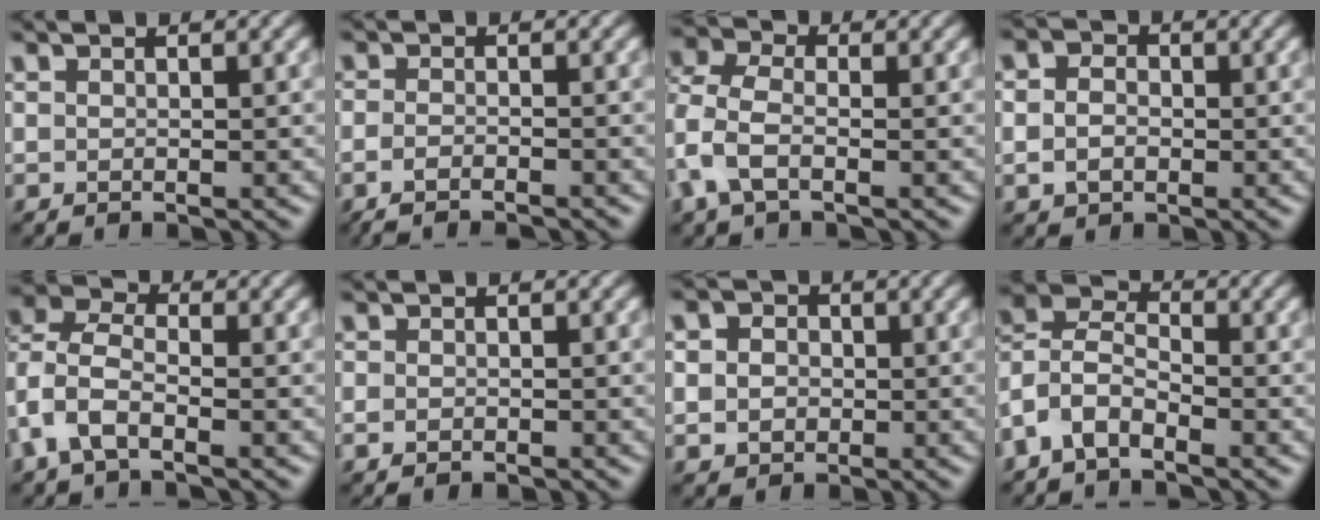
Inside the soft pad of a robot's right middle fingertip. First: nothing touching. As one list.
[{"total": 2.5, "force": [-1.7, 0.7, 1.7], "torque": [-0.025, -0.006, -0.035]}, {"total": 4.3, "force": [-0.9, 2.8, 3.2], "torque": [-0.086, 0.005, -0.032]}, {"total": 2.8, "force": [-0.2, 2.3, 1.7], "torque": [-0.031, 0.003, -0.012]}, {"total": 5.0, "force": [-1.4, 3.1, 3.7], "torque": [-0.090, 0.010, -0.043]}, {"total": 1.0, "force": [-0.4, 0.6, 0.7], "torque": [-0.014, -0.003, -0.008]}, {"total": 4.0, "force": [0.7, 3.4, 2.0], "torque": [-0.021, 0.023, -0.015]}, {"total": 5.3, "force": [-2.8, 3.0, 3.4], "torque": [-0.072, 0.010, -0.072]}]